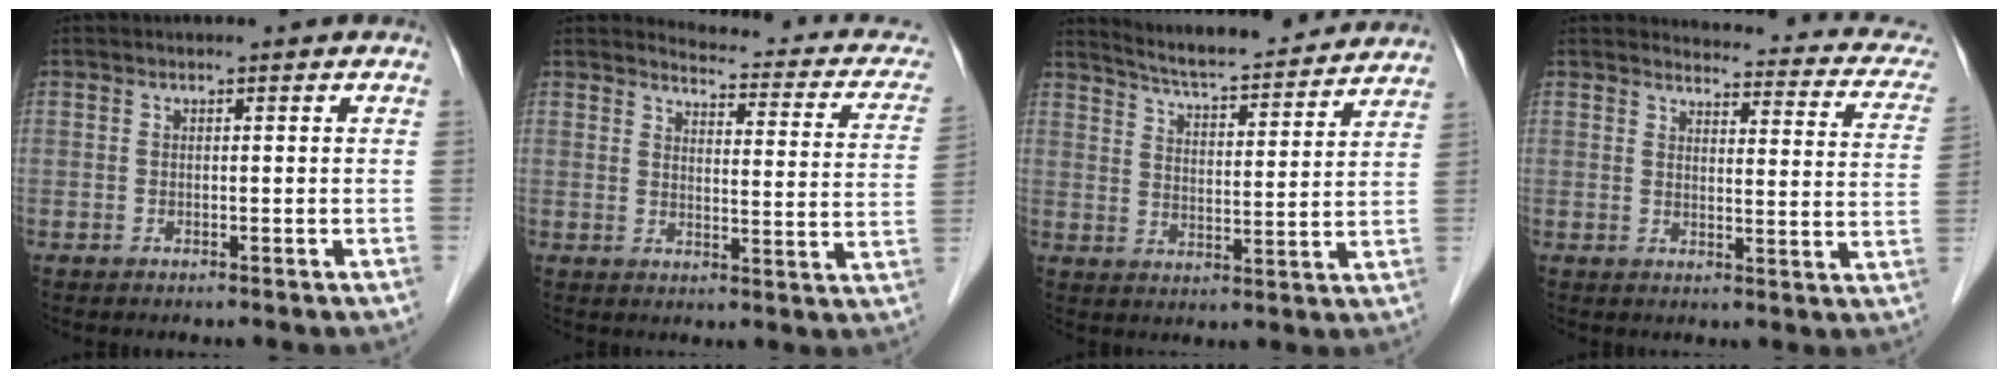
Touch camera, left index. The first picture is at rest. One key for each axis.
{"total": 13.1, "fx": 12.1, "fy": 3.4, "fz": 3.8, "tx": -0.024, "ty": -0.027, "tz": 0.114}
{"total": 16.8, "fx": 15.8, "fy": 1.6, "fz": 5.4, "tx": -0.087, "ty": 0.000, "tz": 0.216}
{"total": 15.3, "fx": 14.2, "fy": 3.8, "fz": 4.2, "tx": -0.015, "ty": -0.043, "tz": 0.124}